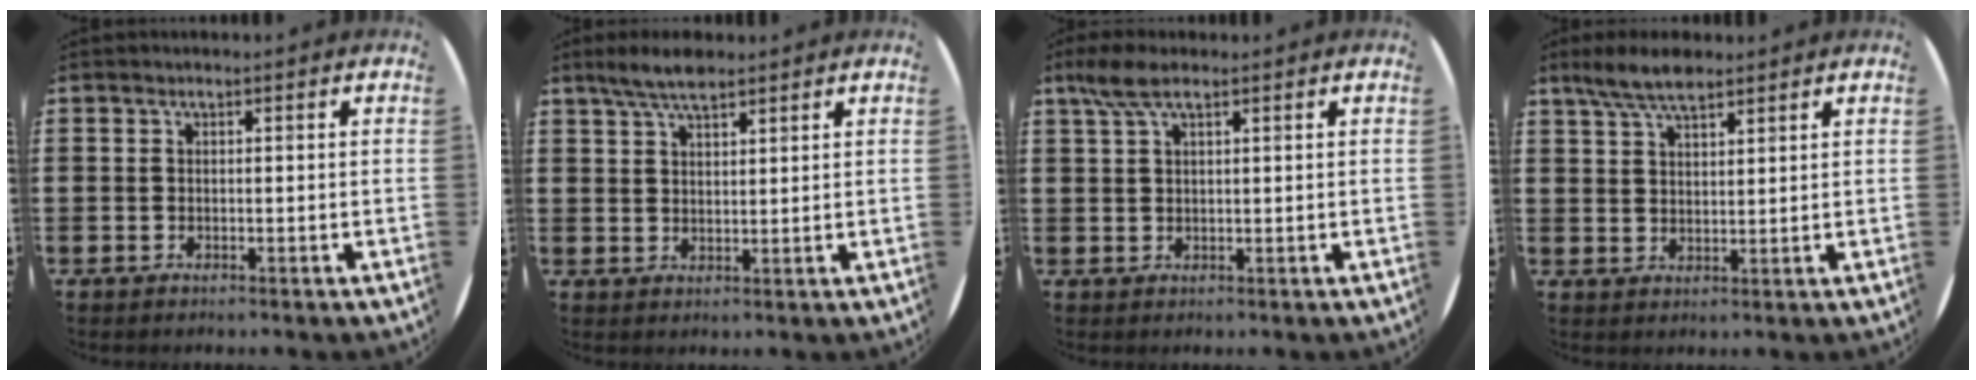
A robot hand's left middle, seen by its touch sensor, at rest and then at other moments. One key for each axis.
{"total": 4.6, "fx": 3.8, "fy": 1.3, "fz": 2.2, "tx": -0.043, "ty": -0.006, "tz": 0.067}
{"total": 3.7, "fx": 2.3, "fy": 1.1, "fz": 2.7, "tx": -0.058, "ty": 0.005, "tz": 0.043}
{"total": 5.6, "fx": 4.6, "fy": 1.7, "fz": 2.7, "tx": -0.063, "ty": -0.006, "tz": 0.086}